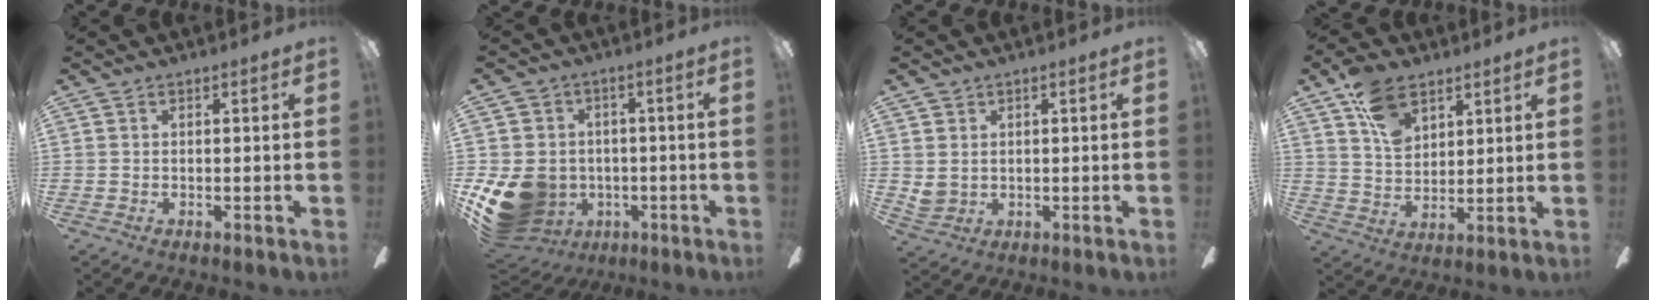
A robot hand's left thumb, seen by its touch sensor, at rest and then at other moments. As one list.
[{"total": 15.0, "force": [-4.0, 12.6, 7.1], "torque": [-0.173, 0.014, -0.064]}, {"total": 3.0, "force": [1.2, 2.7, 0.7], "torque": [-0.018, -0.001, 0.024]}, {"total": 11.1, "force": [6.6, 6.9, 5.8], "torque": [-0.101, -0.017, 0.125]}]